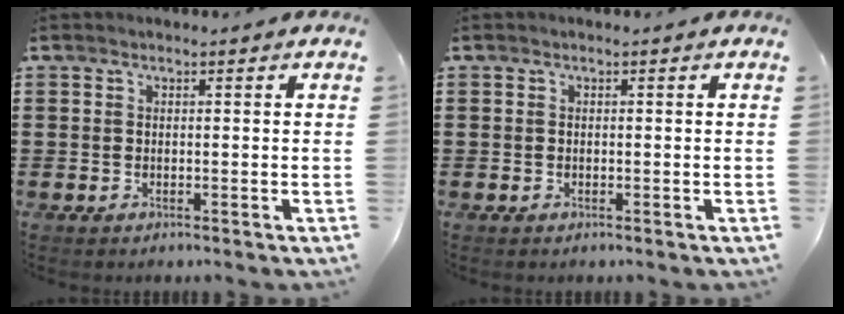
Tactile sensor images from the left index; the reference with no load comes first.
{"total": 0.0}